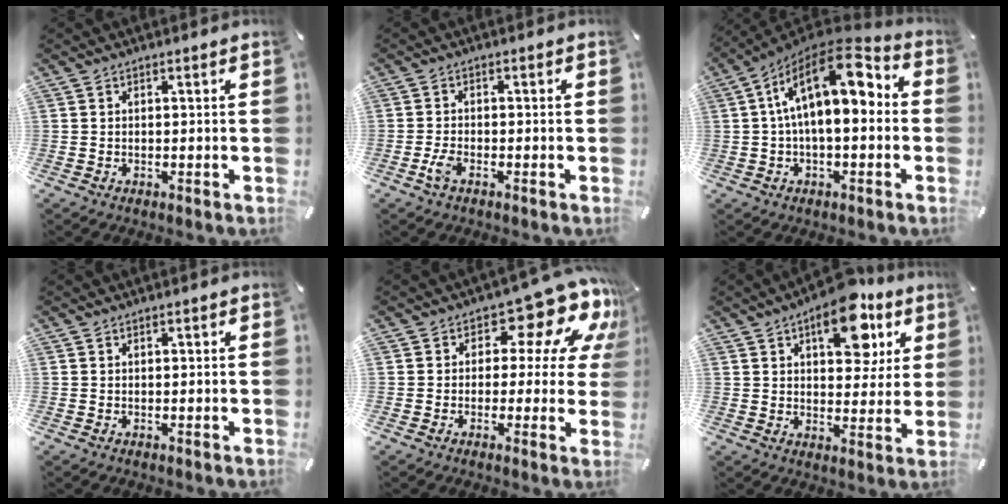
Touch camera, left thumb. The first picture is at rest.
{"total": 2.7, "force": [-1.4, 1.0, 2.0], "torque": [-0.054, -0.003, -0.032]}
{"total": 16.9, "force": [3.6, 8.2, 14.3], "torque": [-0.235, -0.021, 0.058]}
{"total": 0.0}
{"total": 14.6, "force": [7.8, 7.5, 9.7], "torque": [-0.132, -0.058, 0.129]}
{"total": 14.8, "force": [7.3, 7.7, 10.3], "torque": [-0.123, -0.026, 0.119]}